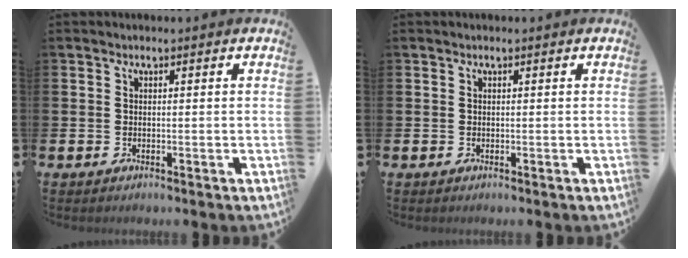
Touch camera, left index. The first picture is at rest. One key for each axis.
{"total": 0.0}